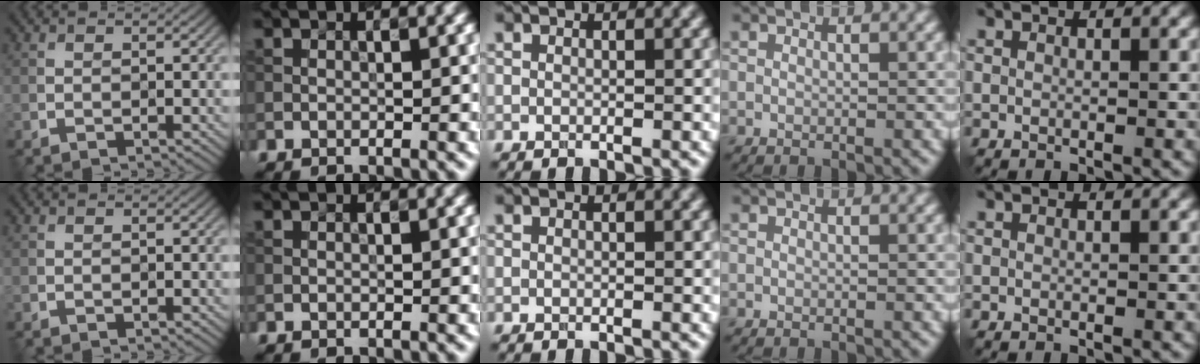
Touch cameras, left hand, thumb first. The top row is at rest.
{}